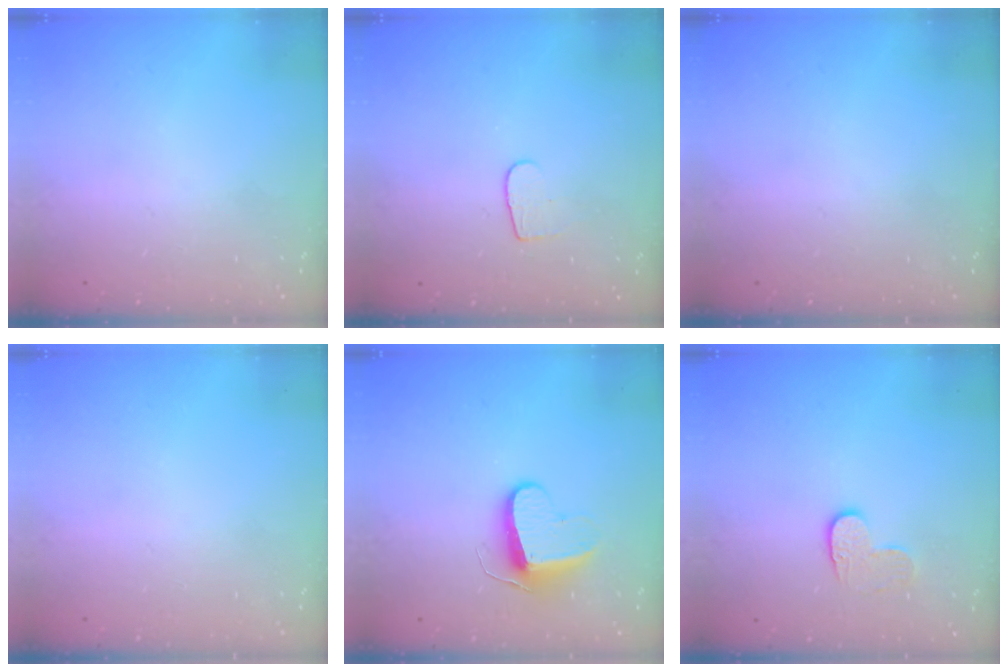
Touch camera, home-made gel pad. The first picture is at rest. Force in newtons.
{"total": 4.3, "press": 4.2, "slide": 0.3}
{"total": 0.0}
{"total": 0.0}
{"total": 9.0, "press": 9.0, "slide": 0.3}
{"total": 6.7, "press": 6.7, "slide": 0.5}